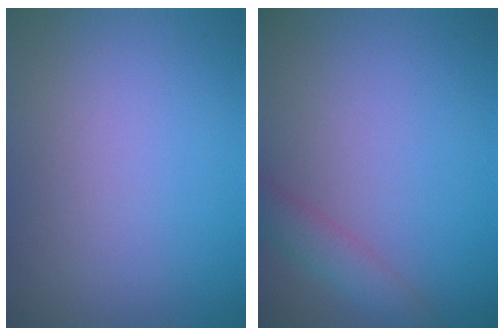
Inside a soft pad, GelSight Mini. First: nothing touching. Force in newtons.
{"total": 2.3, "press": 2.3, "slide": 0.1}